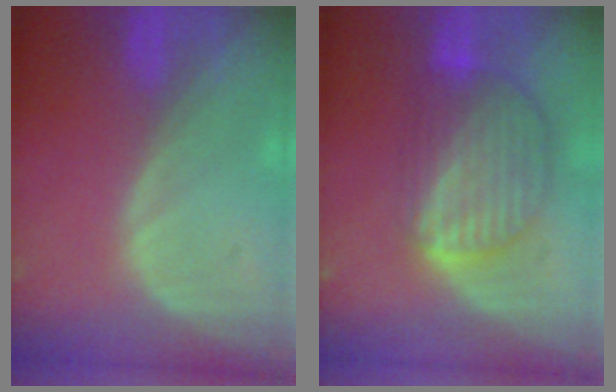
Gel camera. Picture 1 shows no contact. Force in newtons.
{"total": 8.7, "press": 7.6, "slide": 4.2}